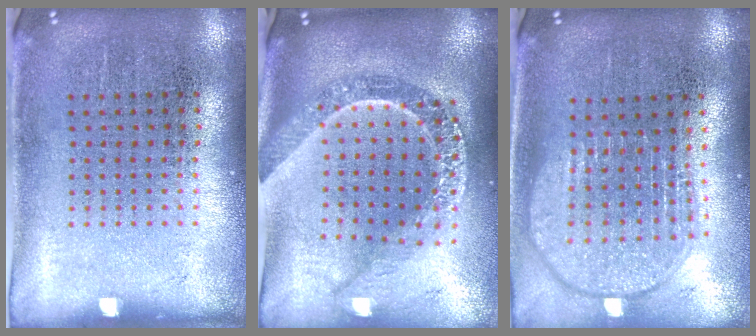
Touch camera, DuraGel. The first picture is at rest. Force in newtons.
{"total": 2.6, "press": 2.1, "slide": 1.6}
{"total": 1.8, "press": 1.5, "slide": 1.0}